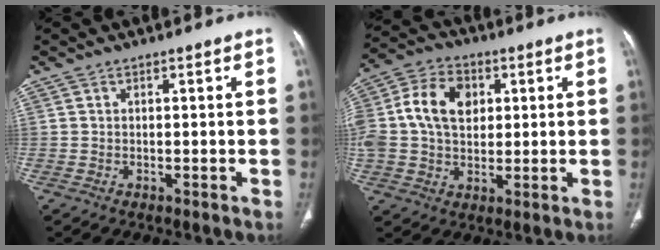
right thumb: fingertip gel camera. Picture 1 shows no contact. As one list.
[{"total": 14.7, "force": [2.7, 10.6, 9.8], "torque": [-0.191, 0.012, 0.044]}]